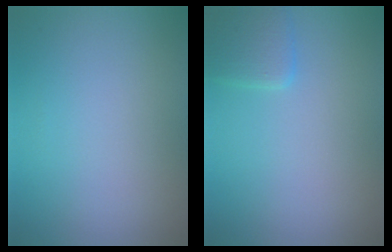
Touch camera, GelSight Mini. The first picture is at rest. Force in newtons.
{"total": 1.8, "press": 1.8, "slide": 0.1}